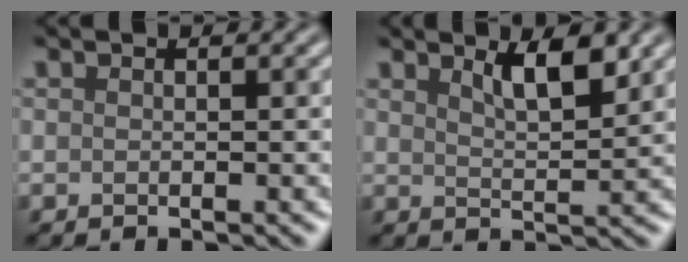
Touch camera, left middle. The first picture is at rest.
{"total": 3.4, "force": [2.1, 0.9, 2.5], "torque": [-0.038, -0.002, 0.036]}